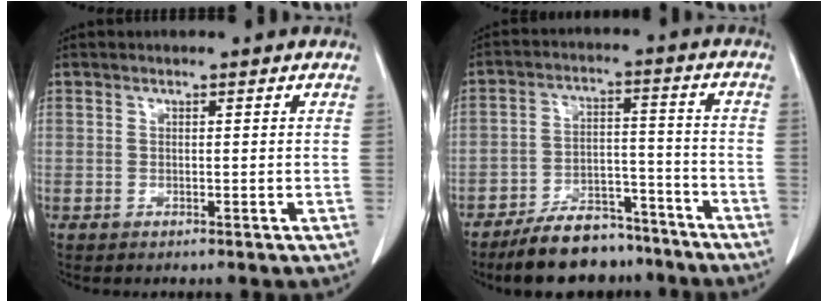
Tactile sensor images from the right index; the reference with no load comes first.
{"total": 11.5, "force": [-9.7, 4.8, 3.8], "torque": [-0.051, 0.027, -0.156]}